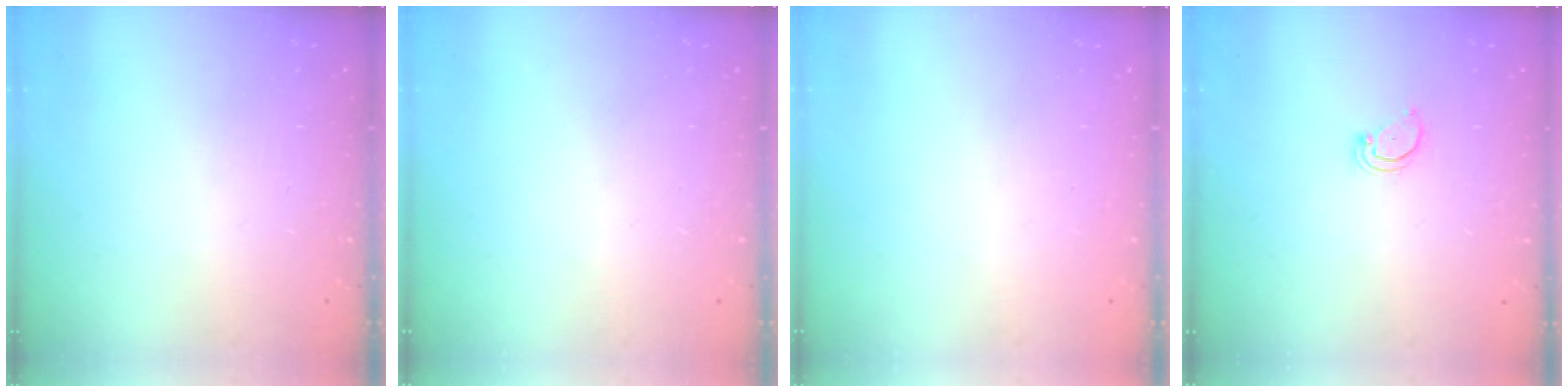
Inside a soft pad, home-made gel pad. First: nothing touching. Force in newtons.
{"total": 0.0}
{"total": 0.0}
{"total": 2.0, "press": 2.0, "slide": 0.2}